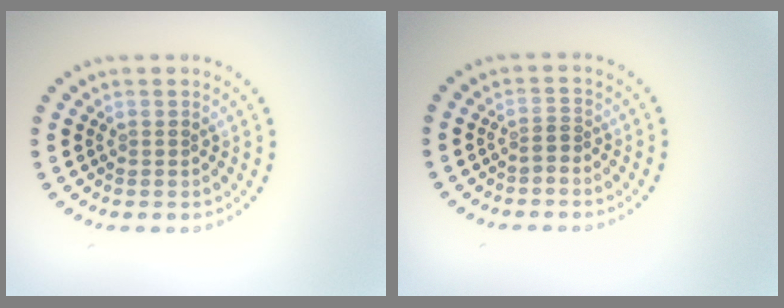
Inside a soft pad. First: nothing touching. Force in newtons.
{"total": 0.8, "press": 0.5, "slide": 0.6}